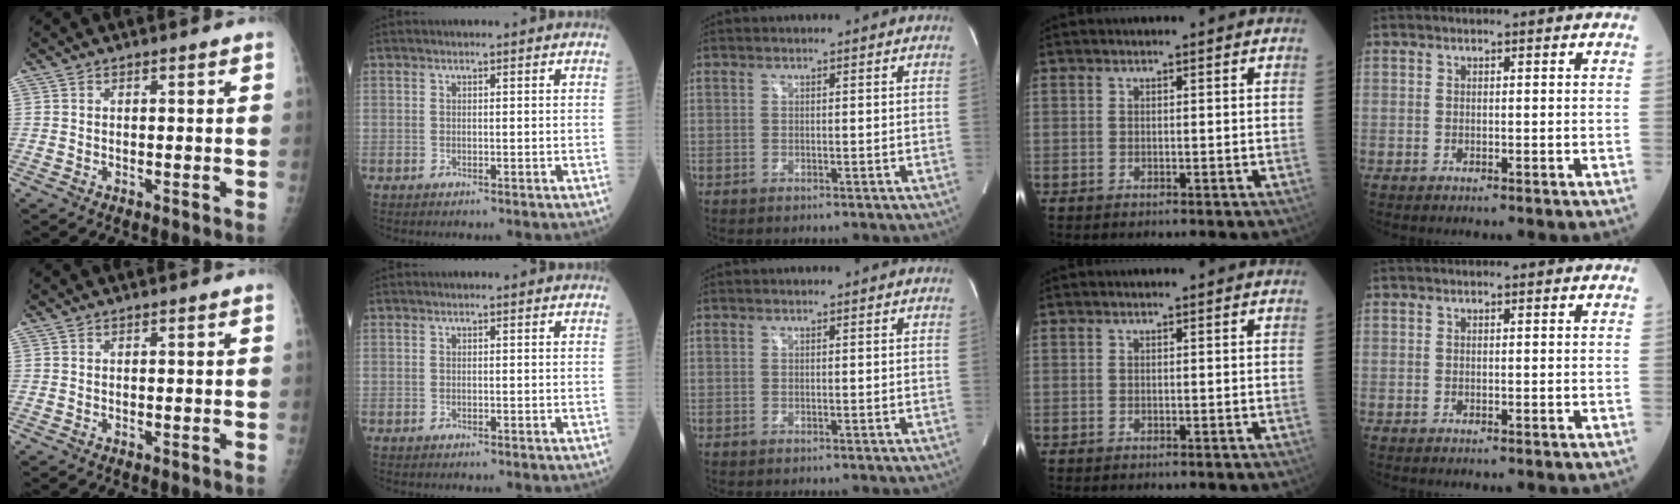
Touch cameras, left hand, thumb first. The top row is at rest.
{}